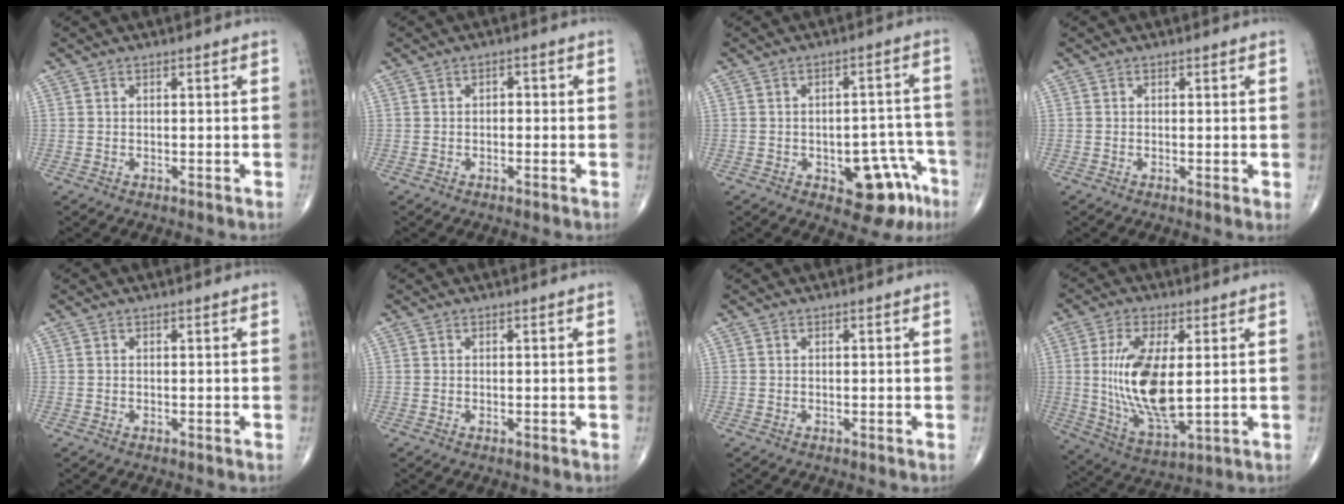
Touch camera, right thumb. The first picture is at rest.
{"total": 1.5, "force": [-0.1, 1.0, 1.1], "torque": [-0.004, 0.005, -0.007]}
{"total": 10.9, "force": [-5.1, 5.6, 7.8], "torque": [-0.055, 0.040, -0.057]}
{"total": 0.9, "force": [0.0, 0.1, 0.9], "torque": [-0.016, -0.005, -0.003]}
{"total": 0.0}
{"total": 0.0}
{"total": 0.0}
{"total": 15.5, "force": [1.2, 6.4, 14.1], "torque": [-0.277, -0.021, 0.034]}